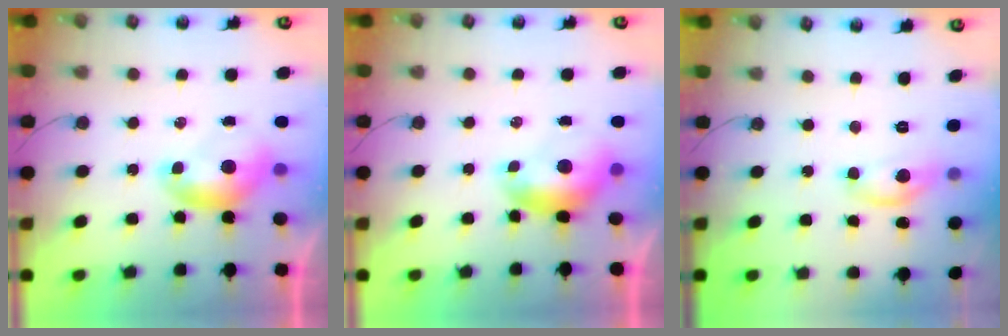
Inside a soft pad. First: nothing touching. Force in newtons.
{"total": 0.5, "press": 0.1, "slide": 0.5}
{"total": 6.3, "press": 6.3, "slide": 0.4}